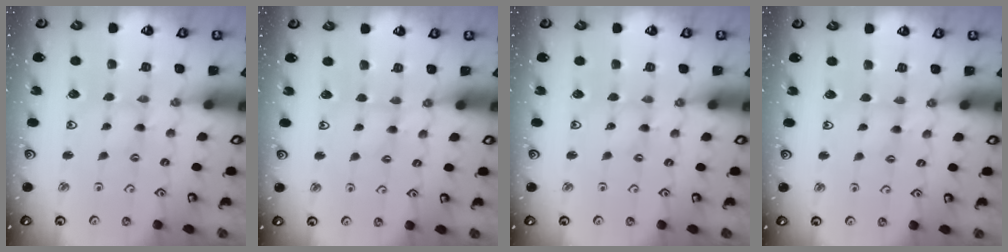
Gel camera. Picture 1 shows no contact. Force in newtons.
{"total": 2.3, "press": 2.3, "slide": 0.4}
{"total": 0.0}
{"total": 2.2, "press": 2.1, "slide": 0.4}